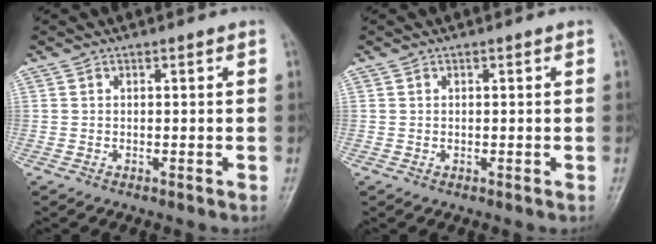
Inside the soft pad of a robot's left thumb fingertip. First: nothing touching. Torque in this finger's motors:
{"motor_torque": [-0.01, -0.03, -0.03, -0.17, 0.00]}